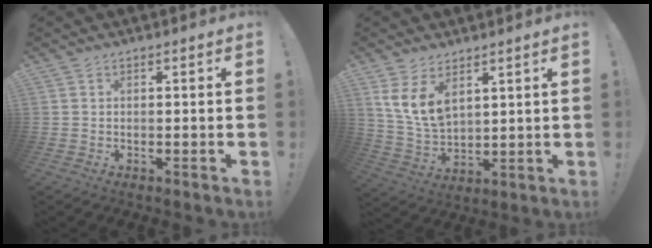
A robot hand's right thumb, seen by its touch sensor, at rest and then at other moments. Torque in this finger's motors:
{"motor_torque": [1.37, 1.37, 0.07, 0.11, 0.07]}